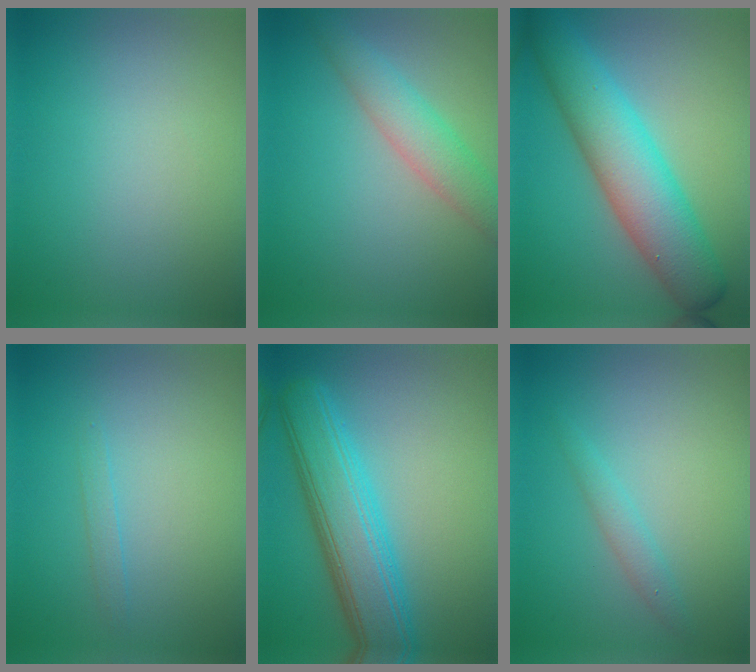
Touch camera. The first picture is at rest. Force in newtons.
{"total": 3.7, "press": 3.7, "slide": 0.1}
{"total": 8.3, "press": 8.3, "slide": 0.1}
{"total": 0.8, "press": 0.8, "slide": 0.1}
{"total": 7.4, "press": 7.4, "slide": 0.4}
{"total": 1.5, "press": 1.4, "slide": 0.1}